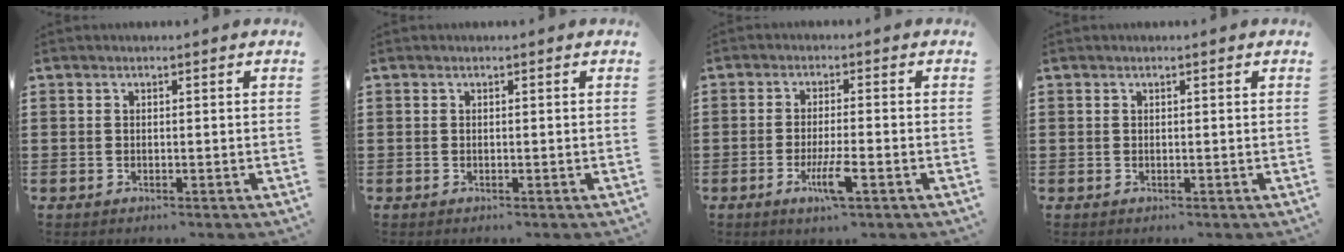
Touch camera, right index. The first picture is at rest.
{"total": 0.0}
{"total": 5.2, "force": [-2.3, 0.5, 4.7], "torque": [-0.095, -0.017, -0.042]}
{"total": 0.0}